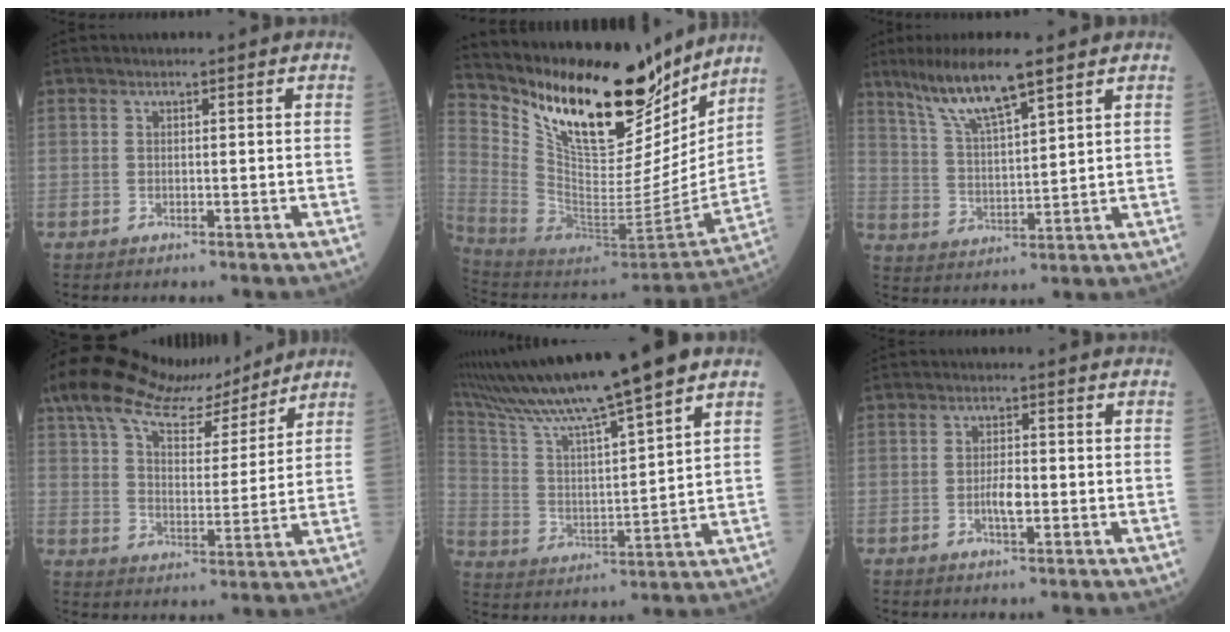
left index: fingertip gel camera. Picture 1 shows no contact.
{"total": 24.3, "force": [18.2, 8.4, 13.7], "torque": [-0.240, -0.023, 0.312]}
{"total": 10.1, "force": [7.4, 0.6, 6.8], "torque": [-0.135, 0.007, 0.140]}
{"total": 17.2, "force": [14.2, 4.9, 8.3], "torque": [-0.153, 0.031, 0.233]}
{"total": 17.7, "force": [14.7, -1.1, 9.9], "torque": [-0.182, 0.008, 0.258]}
{"total": 2.8, "force": [-0.7, 0.8, 2.6], "torque": [-0.051, 0.002, -0.012]}